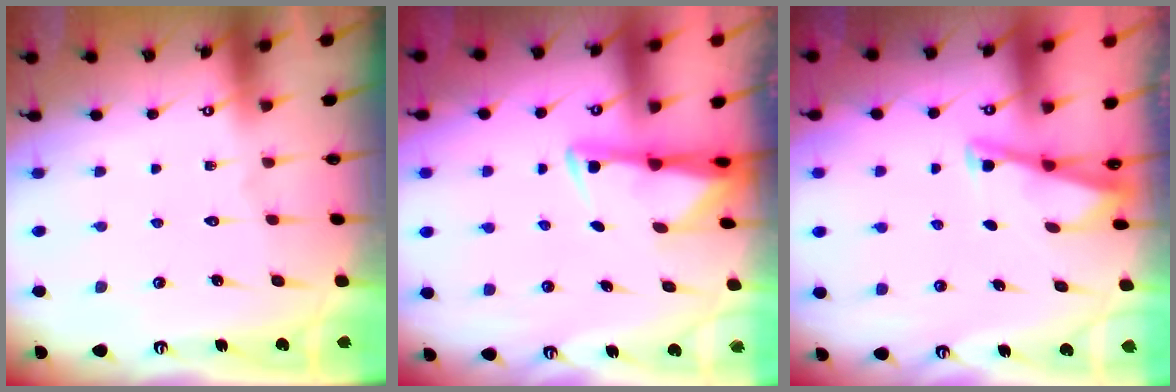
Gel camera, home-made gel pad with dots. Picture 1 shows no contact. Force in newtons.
{"total": 3.0, "press": 2.9, "slide": 0.5}
{"total": 2.8, "press": 2.8, "slide": 0.3}